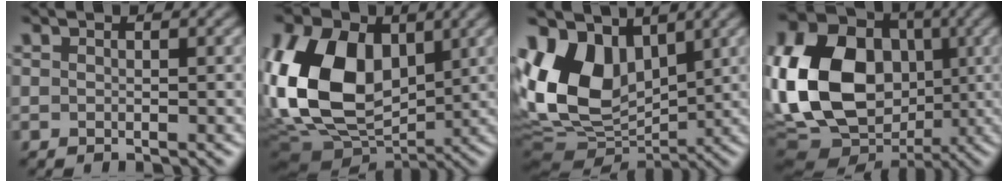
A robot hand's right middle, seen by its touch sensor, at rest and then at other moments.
{"total": 13.7, "force": [1.5, 9.5, 9.9], "torque": [-0.223, 0.007, 0.013]}
{"total": 11.8, "force": [3.1, 8.2, 7.9], "torque": [-0.179, 0.012, 0.049]}
{"total": 16.8, "force": [-0.1, 13.1, 10.5], "torque": [-0.216, 0.006, 0.000]}